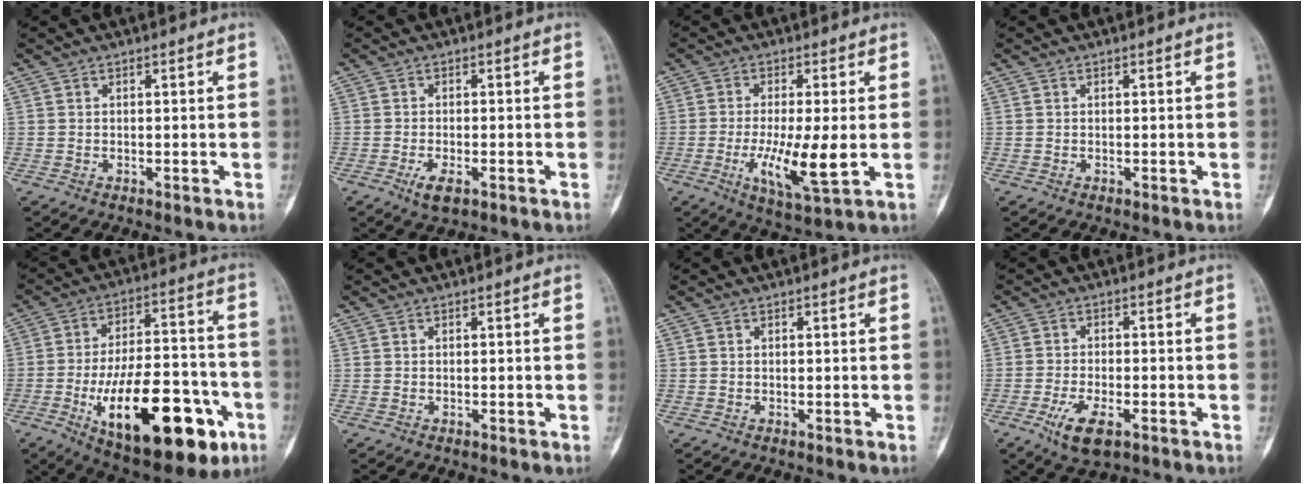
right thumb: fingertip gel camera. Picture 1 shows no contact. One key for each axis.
{"total": 3.7, "fx": -1.8, "fy": 1.5, "fz": 2.9, "tx": -0.054, "ty": -0.002, "tz": -0.028}
{"total": 10.5, "fx": -1.6, "fy": 2.3, "fz": 10.1, "tx": -0.182, "ty": -0.023, "tz": -0.024}
{"total": 0.0}
{"total": 27.9, "fx": -10.8, "fy": 12.0, "fz": 22.8, "tx": -0.338, "ty": 0.044, "tz": -0.150}
{"total": 0.0}
{"total": 0.0}
{"total": 6.9, "fx": -3.3, "fy": 2.9, "fz": 5.3, "tx": -0.103, "ty": 0.004, "tz": -0.053}